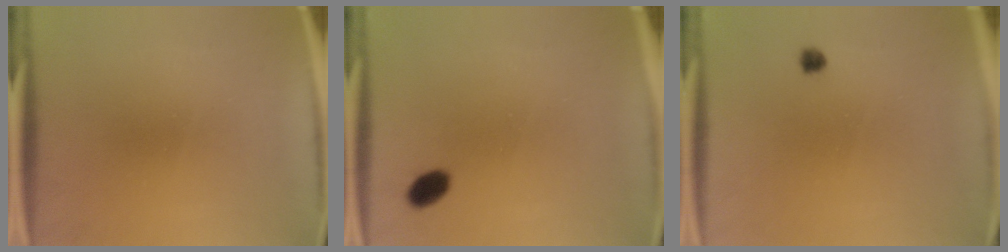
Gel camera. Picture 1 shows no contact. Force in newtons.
{"total": 3.4}
{"total": 1.2}